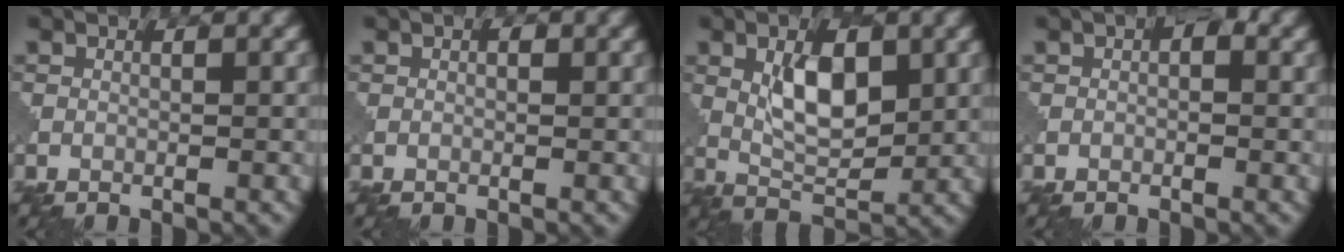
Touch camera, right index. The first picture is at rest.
{"total": 0.7, "force": [0.1, 0.4, 0.5], "torque": [-0.006, 0.000, 0.004]}
{"total": 5.1, "force": [1.3, 2.6, 4.1], "torque": [-0.077, -0.003, 0.028]}
{"total": 1.6, "force": [0.2, 0.9, 1.3], "torque": [-0.015, 0.001, 0.002]}